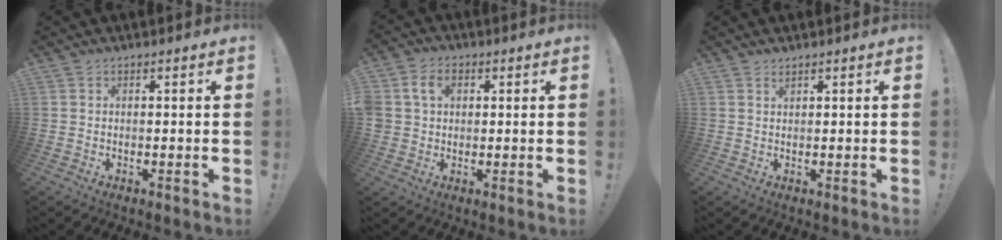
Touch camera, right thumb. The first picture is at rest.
{"total": 6.6, "force": [1.8, 5.1, 3.7], "torque": [-0.074, 0.013, 0.035]}
{"total": 0.9, "force": [0.8, 0.2, 0.3], "torque": [0.001, -0.003, 0.014]}